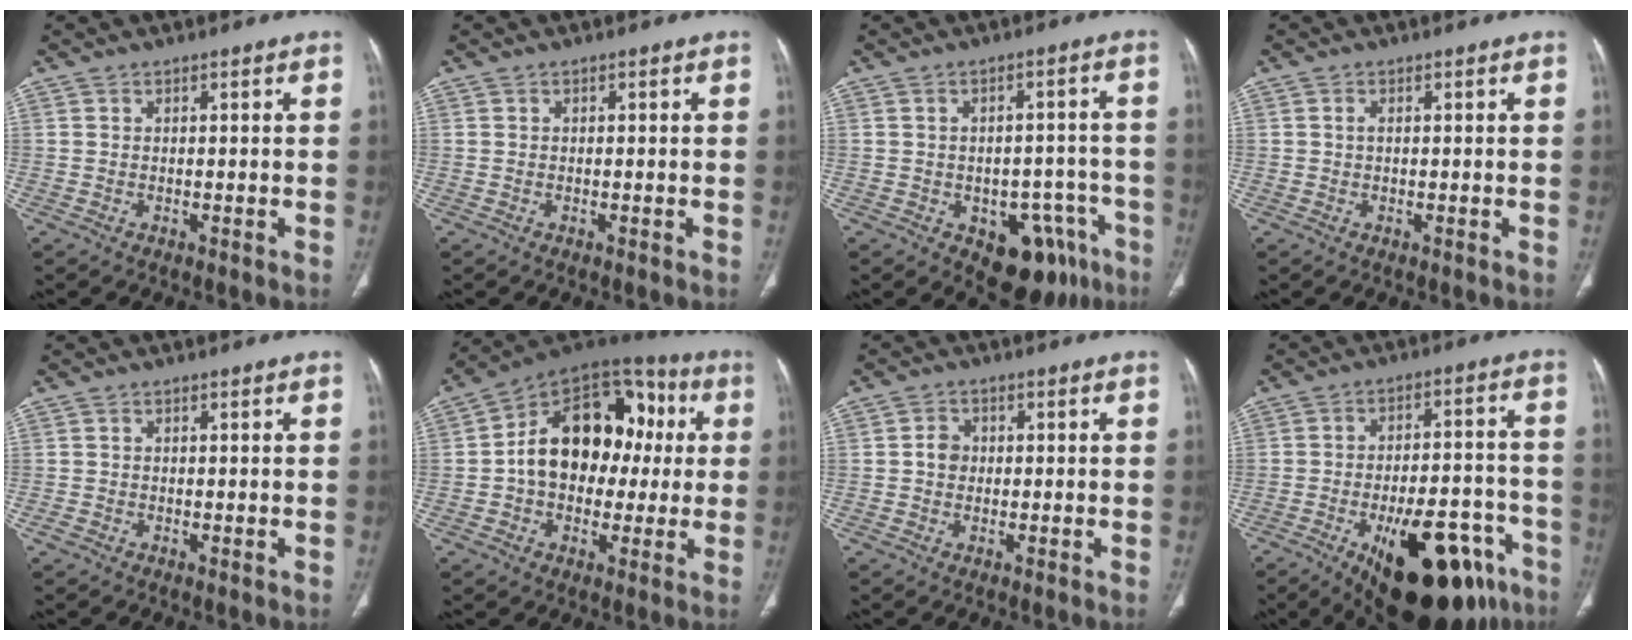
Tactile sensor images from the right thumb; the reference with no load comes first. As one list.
[{"total": 0.0}, {"total": 12.6, "force": [-6.6, 7.6, 7.7], "torque": [-0.048, 0.035, -0.079]}, {"total": 0.8, "force": [0.1, 0.5, 0.6], "torque": [-0.012, 0.002, 0.001]}, {"total": 1.0, "force": [-0.4, 0.6, 0.6], "torque": [-0.010, -0.001, -0.008]}, {"total": 20.4, "force": [1.3, 14.4, 14.3], "torque": [-0.179, 0.046, 0.013]}, {"total": 2.7, "force": [0.0, 2.4, 1.3], "torque": [-0.013, 0.009, -0.005]}, {"total": 24.6, "force": [-12.6, 10.6, 18.3], "torque": [-0.195, 0.055, -0.171]}]